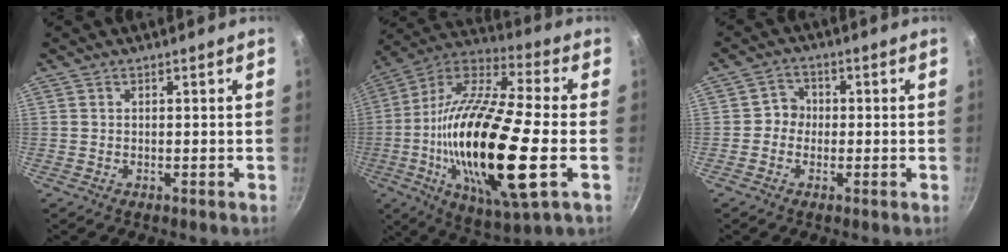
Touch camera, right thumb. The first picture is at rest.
{"total": 26.6, "force": [-4.0, 6.8, 25.4], "torque": [-0.487, 0.011, -0.088]}
{"total": 3.4, "force": [-0.5, 3.2, 1.1], "torque": [0.010, 0.010, -0.017]}